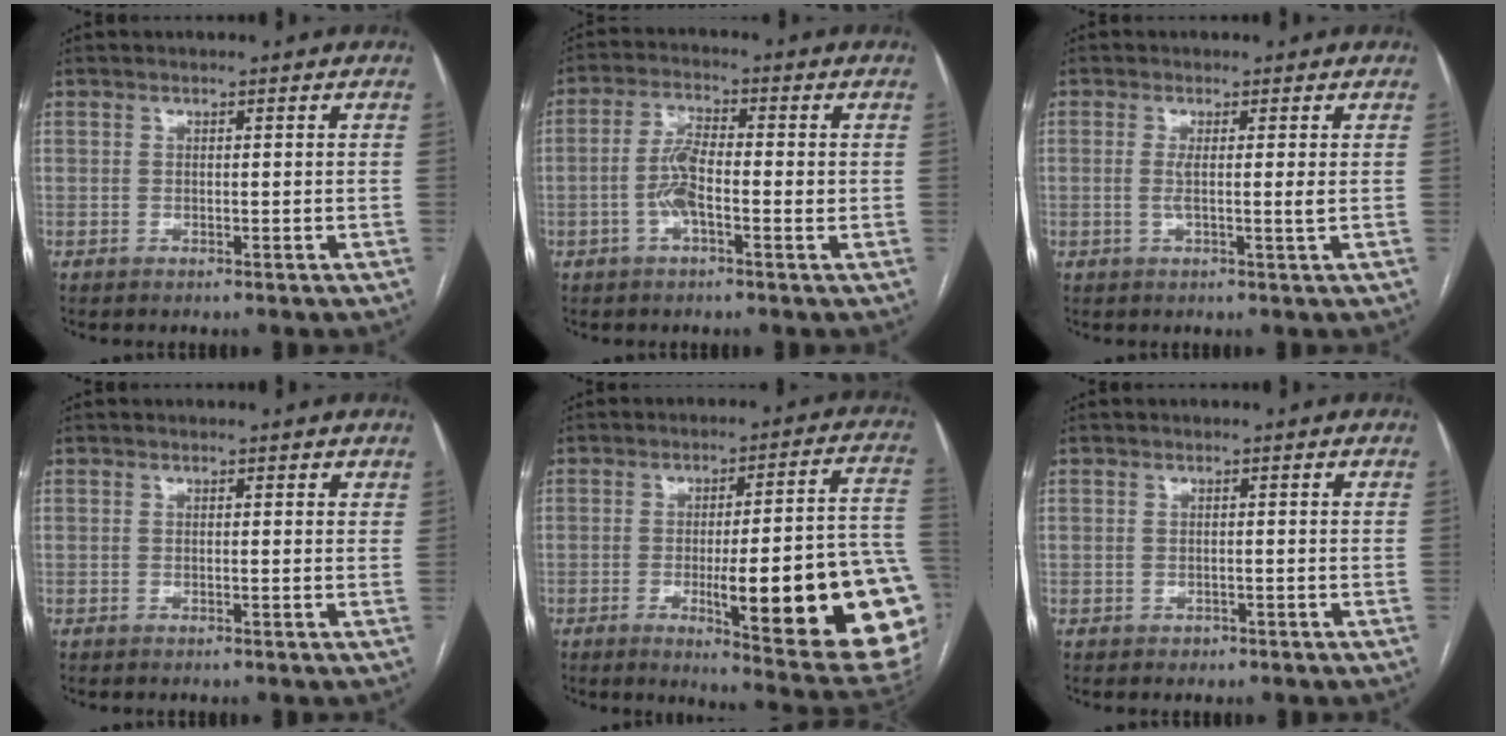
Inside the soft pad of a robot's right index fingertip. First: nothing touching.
{"total": 5.6, "force": [-1.1, 1.7, 5.3], "torque": [-0.112, 0.011, -0.025]}
{"total": 2.5, "force": [0.1, -0.3, 2.5], "torque": [-0.048, -0.002, 0.000]}
{"total": 0.7, "force": [0.5, 0.2, 0.4], "torque": [-0.006, 0.002, 0.001]}
{"total": 25.0, "force": [-6.1, 2.5, 24.1], "torque": [-0.218, -0.007, -0.074]}
{"total": 0.8, "force": [-0.5, 0.7, 0.0], "torque": [-0.004, 0.002, -0.007]}